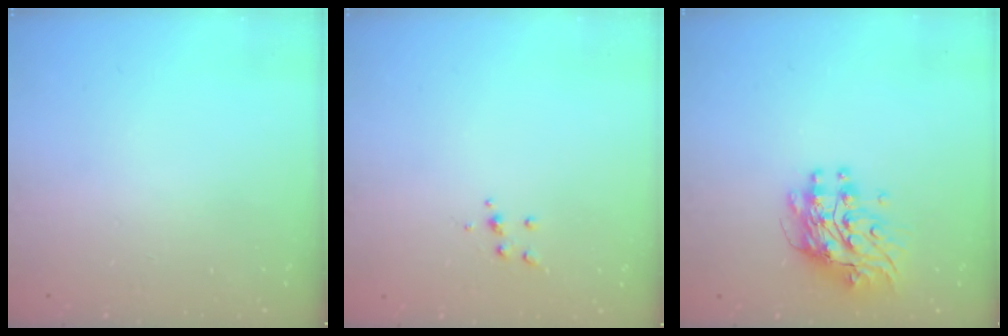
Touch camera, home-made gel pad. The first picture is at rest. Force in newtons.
{"total": 4.0, "press": 3.9, "slide": 0.9}
{"total": 9.8, "press": 9.7, "slide": 0.8}